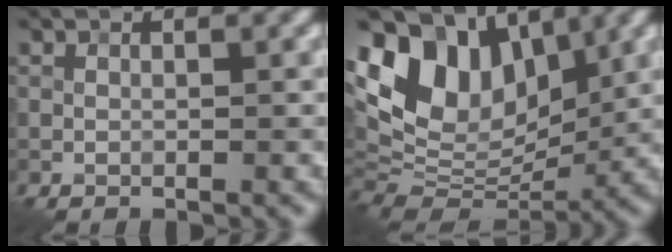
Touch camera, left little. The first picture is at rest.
{"total": 11.8, "force": [4.6, 7.9, 7.5], "torque": [-0.144, 0.016, 0.080]}